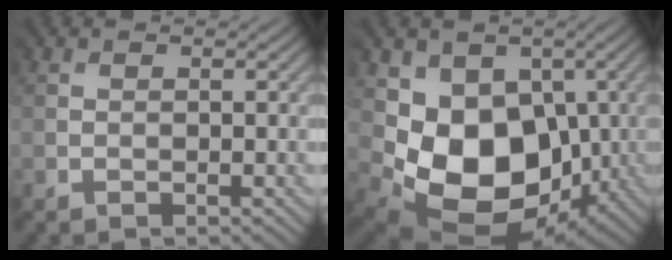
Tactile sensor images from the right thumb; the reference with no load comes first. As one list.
[{"total": 11.3, "force": [-0.4, 8.9, 7.0], "torque": [-0.130, -0.033, 0.001]}]